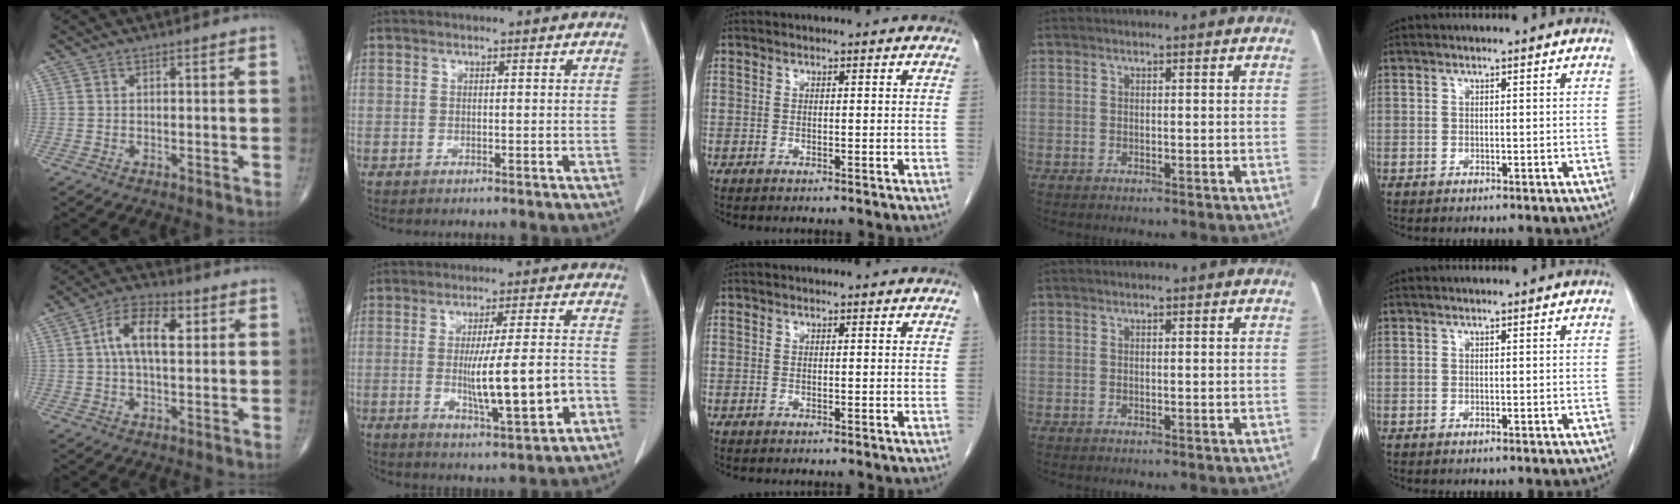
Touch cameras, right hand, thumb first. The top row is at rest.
{"thumb": {"total": 10.1, "force": [2.3, 5.2, 8.3], "torque": [-0.142, 0.019, 0.033]}, "index": {"total": 11.7, "force": [-2.8, 0.9, 11.3], "torque": [-0.182, -0.005, -0.038]}}